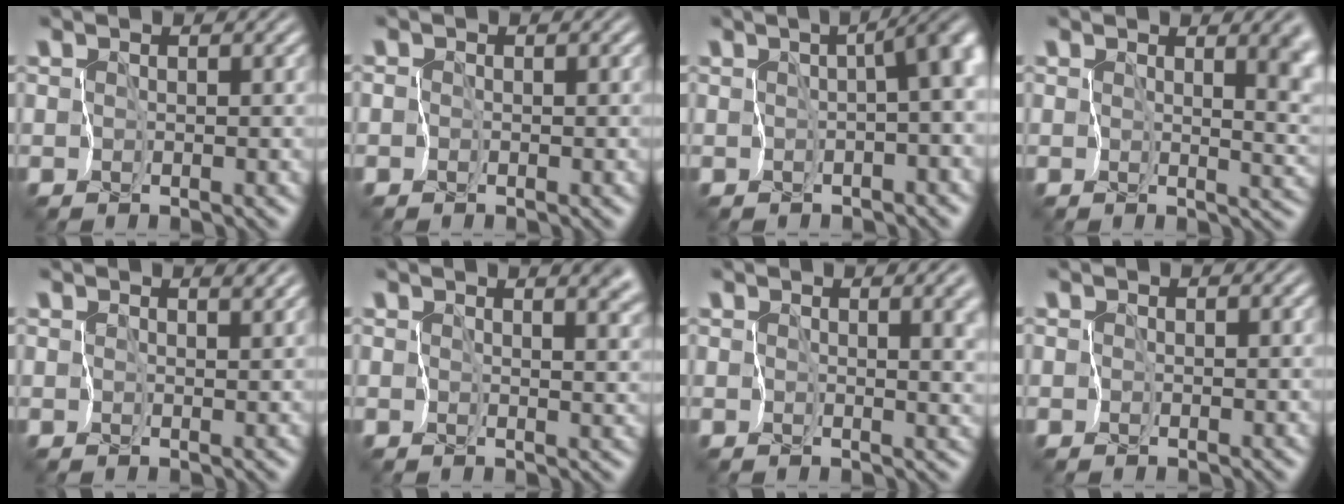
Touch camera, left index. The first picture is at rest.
{"total": 0.6, "force": [-0.3, 0.4, 0.3], "torque": [0.001, 0.002, -0.010]}
{"total": 5.1, "force": [-0.6, 1.7, 4.7], "torque": [-0.066, 0.008, -0.016]}
{"total": 6.2, "force": [1.6, 3.2, 5.1], "torque": [-0.050, -0.017, 0.034]}
{"total": 1.3, "force": [0.7, 0.5, 0.9], "torque": [-0.006, 0.006, 0.011]}
{"total": 4.1, "force": [2.1, 2.0, 2.9], "torque": [-0.028, -0.001, 0.027]}
{"total": 4.7, "force": [0.9, 2.4, 3.9], "torque": [-0.037, -0.011, 0.024]}
{"total": 0.0}